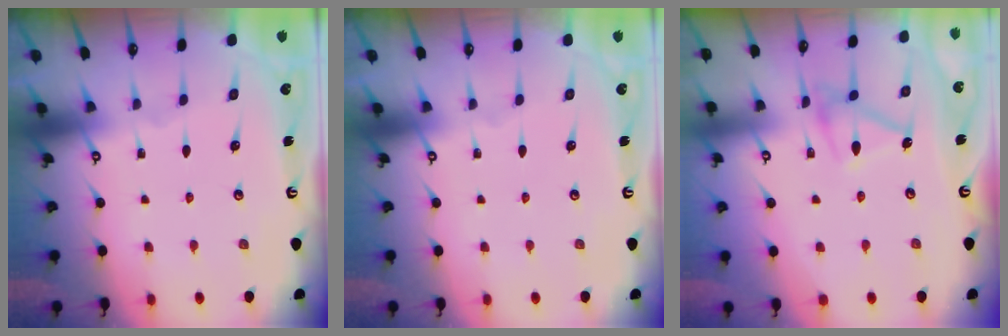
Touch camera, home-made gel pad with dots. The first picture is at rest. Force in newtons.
{"total": 0.0}
{"total": 13.3, "press": 13.3, "slide": 0.2}